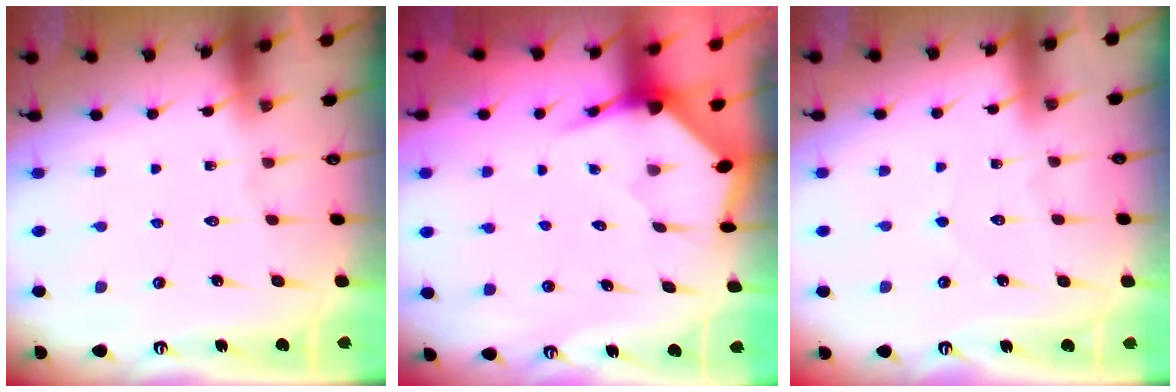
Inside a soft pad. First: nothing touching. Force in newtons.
{"total": 3.7, "press": 3.6, "slide": 0.4}
{"total": 2.5, "press": 2.5, "slide": 0.2}